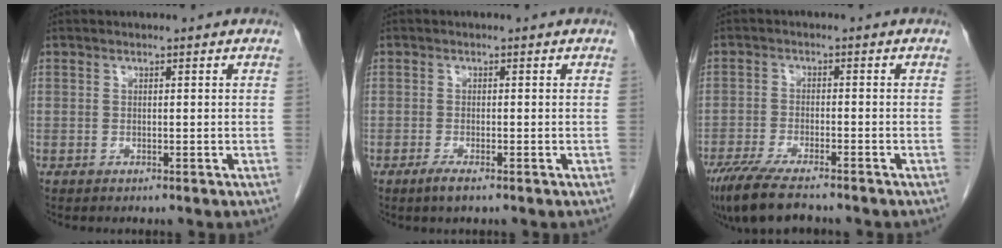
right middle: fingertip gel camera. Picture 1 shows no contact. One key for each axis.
{"total": 1.9, "fx": -1.3, "fy": 0.2, "fz": 1.4, "tx": -0.032, "ty": -0.005, "tz": -0.024}
{"total": 9.5, "fx": -7.7, "fy": 1.5, "fz": 5.4, "tx": -0.095, "ty": -0.024, "tz": -0.128}